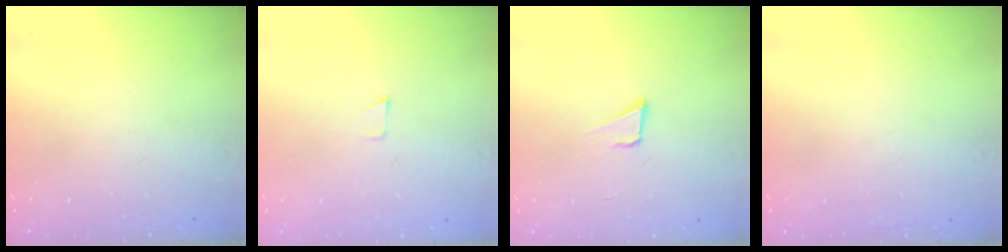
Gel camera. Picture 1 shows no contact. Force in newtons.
{"total": 2.7, "press": 2.7, "slide": 0.2}
{"total": 2.1, "press": 2.1, "slide": 0.1}
{"total": 1.6, "press": 1.6, "slide": 0.0}